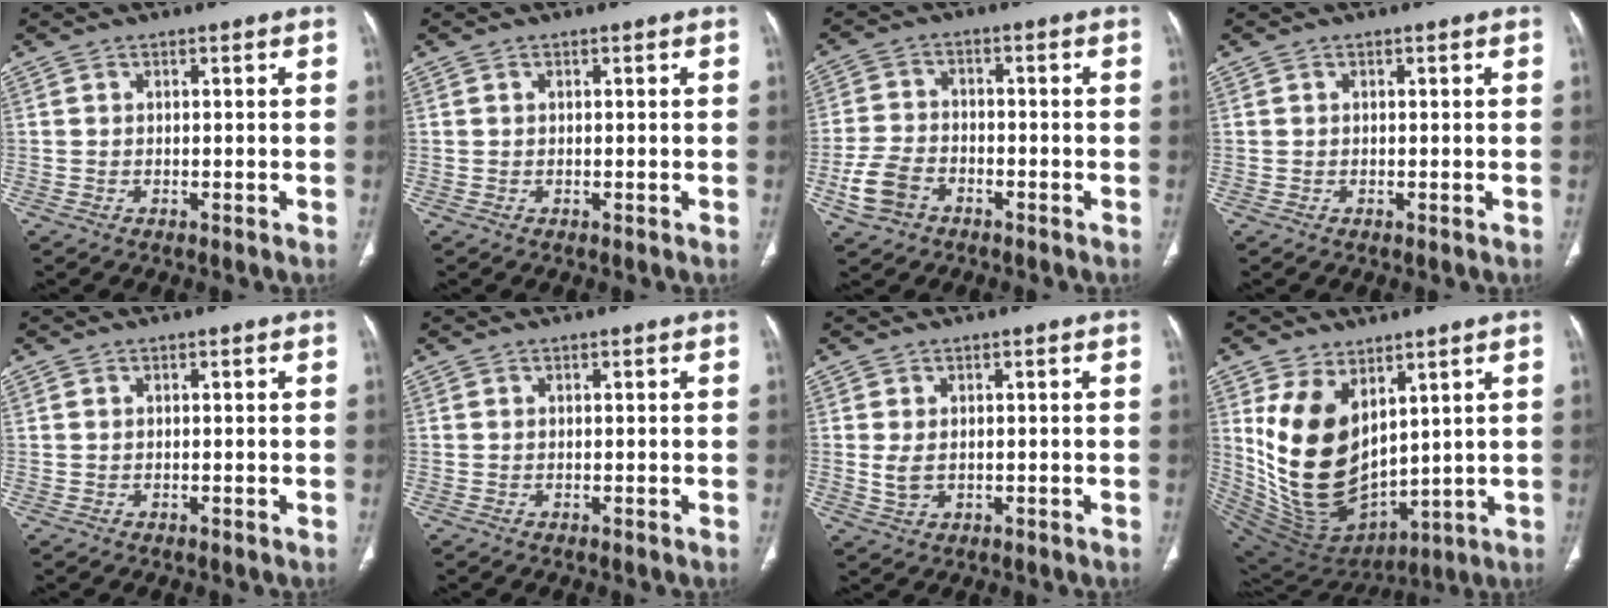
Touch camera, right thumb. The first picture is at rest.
{"total": 0.0}
{"total": 7.1, "force": [-3.4, 4.8, 3.9], "torque": [-0.082, 0.019, -0.063]}
{"total": 0.0}
{"total": 0.0}
{"total": 0.0}
{"total": 2.8, "force": [0.0, 1.9, 2.0], "torque": [-0.038, -0.004, 0.007]}
{"total": 18.2, "force": [5.2, 11.3, 13.3], "torque": [-0.211, -0.046, 0.132]}